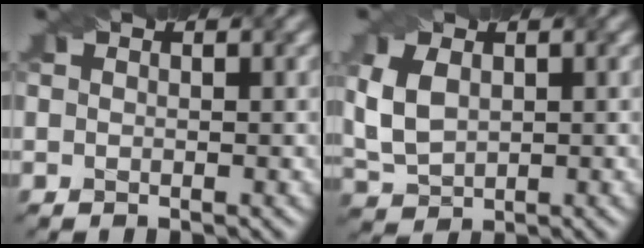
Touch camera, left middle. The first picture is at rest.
{"total": 4.2, "force": [0.6, 2.8, 3.0], "torque": [-0.079, 0.005, 0.015]}